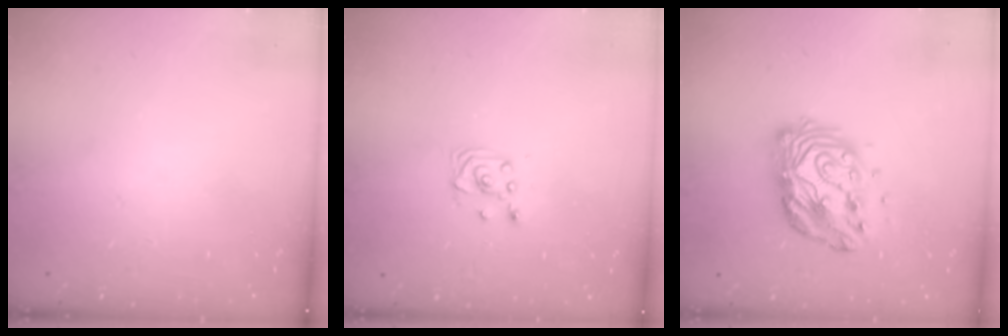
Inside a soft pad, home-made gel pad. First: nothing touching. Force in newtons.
{"total": 2.9, "press": 2.9, "slide": 0.4}
{"total": 13.0, "press": 13.0, "slide": 0.9}